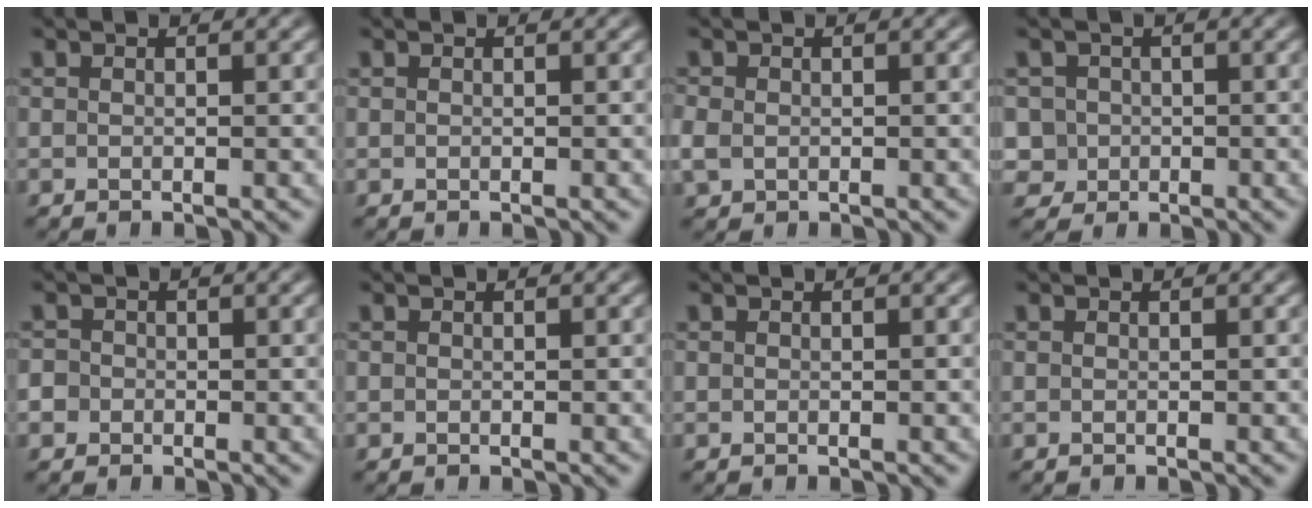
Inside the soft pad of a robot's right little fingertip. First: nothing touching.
{"total": 0.0}
{"total": 1.5, "force": [-0.5, 1.2, 0.6], "torque": [-0.028, -0.011, -0.001]}
{"total": 5.9, "force": [-1.2, 5.5, 1.7], "torque": [-0.053, -0.031, -0.015]}
{"total": 3.0, "force": [-1.0, 2.7, 0.6], "torque": [-0.026, -0.014, -0.018]}
{"total": 0.0}
{"total": 0.0}
{"total": 0.0}